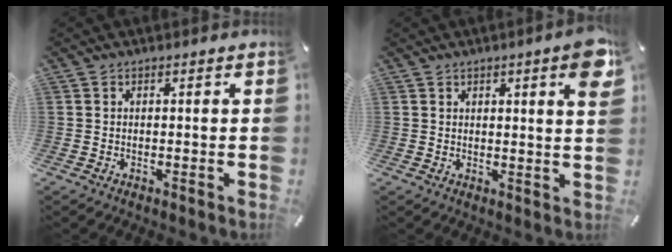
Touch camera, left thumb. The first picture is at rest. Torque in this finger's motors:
{"motor_torque": [0.11, 0.05, 0.21, -0.12, 0.03]}